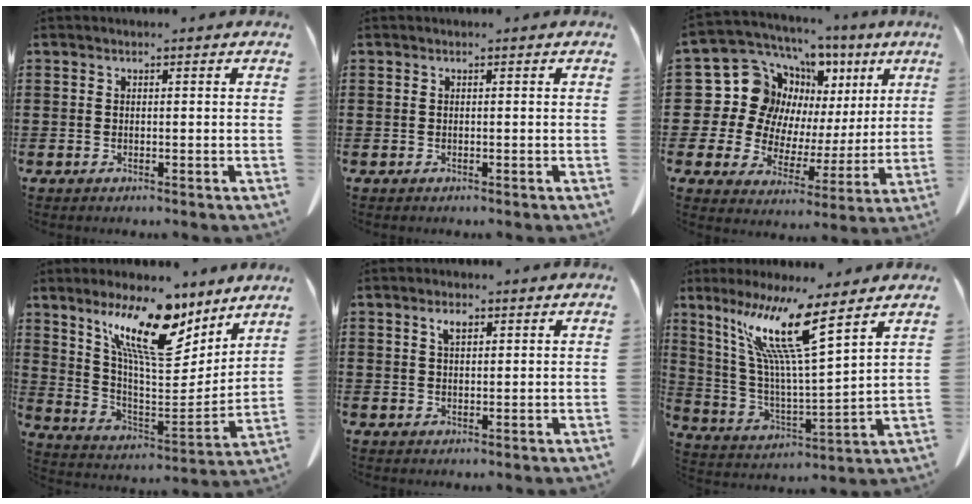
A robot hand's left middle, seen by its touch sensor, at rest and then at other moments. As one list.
[{"total": 0.0}, {"total": 12.3, "force": [3.8, 11.0, 3.9], "torque": [-0.125, -0.029, 0.079]}, {"total": 13.0, "force": [9.2, 3.8, 8.3], "torque": [-0.169, -0.052, 0.157]}, {"total": 2.3, "force": [1.3, 0.9, 1.7], "torque": [-0.037, 0.003, 0.023]}, {"total": 12.2, "force": [8.5, -0.2, 8.8], "torque": [-0.204, -0.047, 0.134]}]